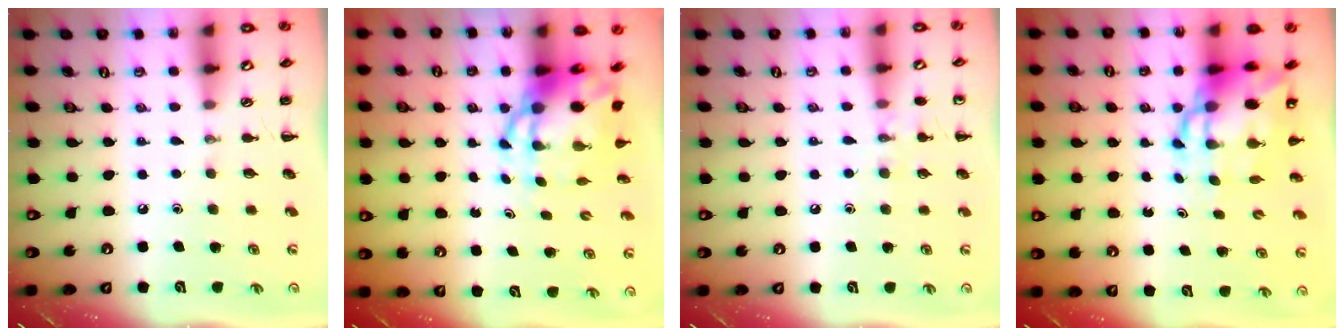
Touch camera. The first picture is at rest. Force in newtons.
{"total": 8.3, "press": 8.0, "slide": 2.3}
{"total": 6.9, "press": 6.7, "slide": 1.7}
{"total": 10.2, "press": 9.8, "slide": 2.7}